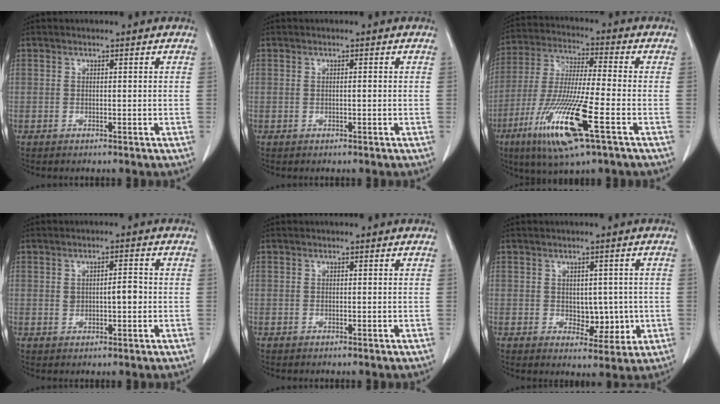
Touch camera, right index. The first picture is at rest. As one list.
[{"total": 0.6, "force": [0.0, 0.1, 0.5], "torque": [-0.011, 0.000, 0.001]}, {"total": 15.9, "force": [-6.8, 0.9, 14.4], "torque": [-0.297, -0.031, -0.124]}, {"total": 3.5, "force": [0.1, 1.4, 3.3], "torque": [-0.054, 0.007, 0.006]}, {"total": 0.0}, {"total": 5.2, "force": [-0.4, 3.2, 4.1], "torque": [-0.045, 0.000, 0.006]}]